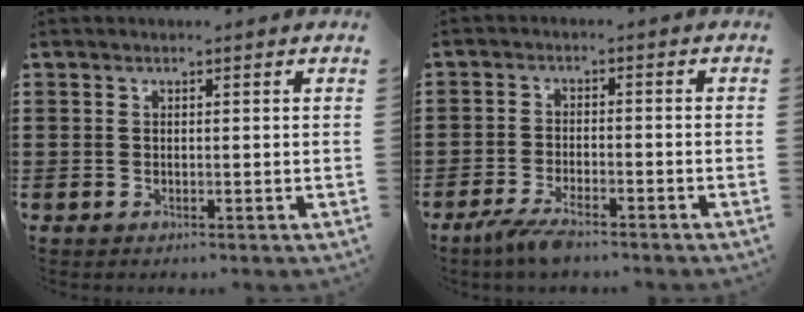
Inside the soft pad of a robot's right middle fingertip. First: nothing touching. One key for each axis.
{"total": 3.9, "fx": -3.3, "fy": 0.8, "fz": 2.0, "tx": -0.054, "ty": -0.004, "tz": -0.068}